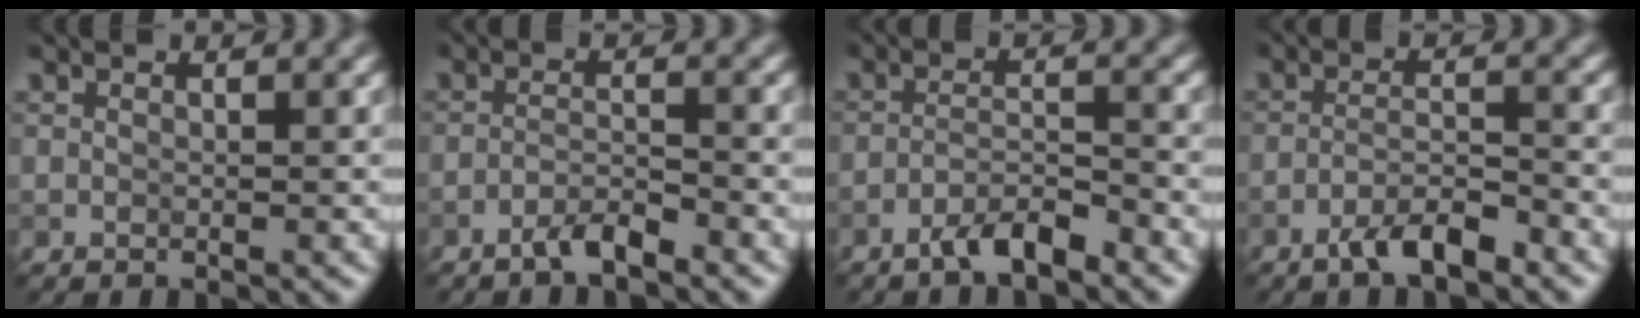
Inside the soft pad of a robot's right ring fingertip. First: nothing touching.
{"total": 2.2, "force": [-1.8, 0.3, 1.3], "torque": [-0.022, 0.008, -0.038]}
{"total": 3.2, "force": [-2.5, 0.5, 1.9], "torque": [-0.033, 0.008, -0.051]}
{"total": 3.6, "force": [-2.7, 0.7, 2.4], "torque": [-0.044, 0.008, -0.054]}